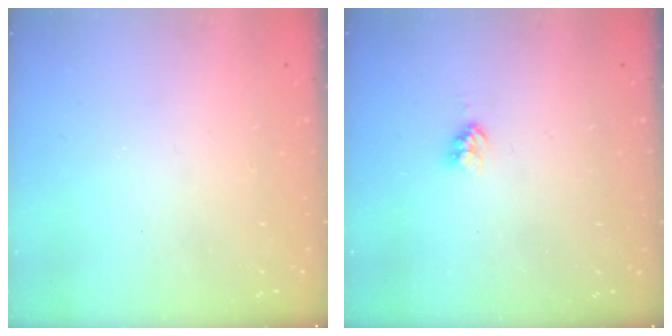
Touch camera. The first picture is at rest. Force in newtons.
{"total": 3.8, "press": 3.8, "slide": 0.3}